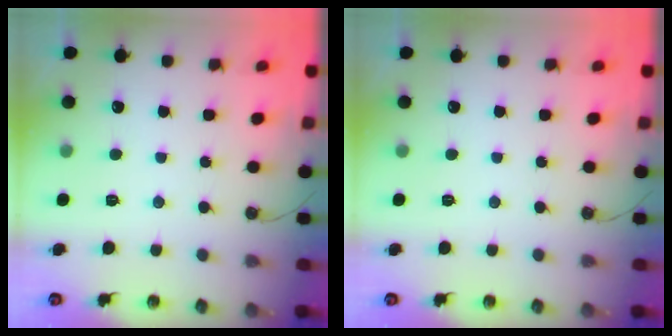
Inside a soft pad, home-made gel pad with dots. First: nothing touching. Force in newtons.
{"total": 0.0}